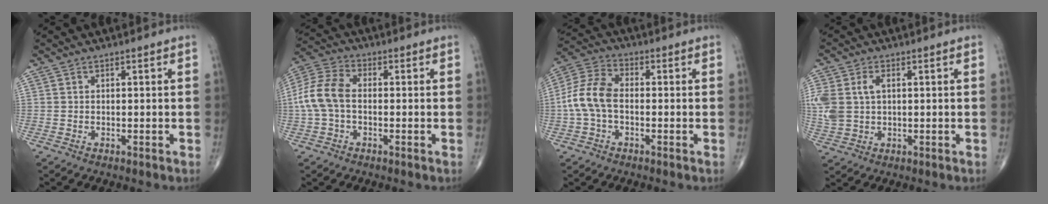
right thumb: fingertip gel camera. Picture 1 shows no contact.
{"total": 9.3, "force": [-0.6, 5.9, 7.1], "torque": [-0.155, 0.027, -0.023]}
{"total": 9.3, "force": [-1.1, 5.7, 7.2], "torque": [-0.154, 0.029, -0.031]}
{"total": 9.0, "force": [1.6, 6.0, 6.5], "torque": [-0.165, 0.010, 0.040]}